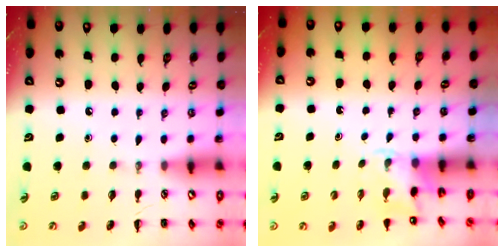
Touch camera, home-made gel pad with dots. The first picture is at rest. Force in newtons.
{"total": 2.5, "press": 2.3, "slide": 1.0}